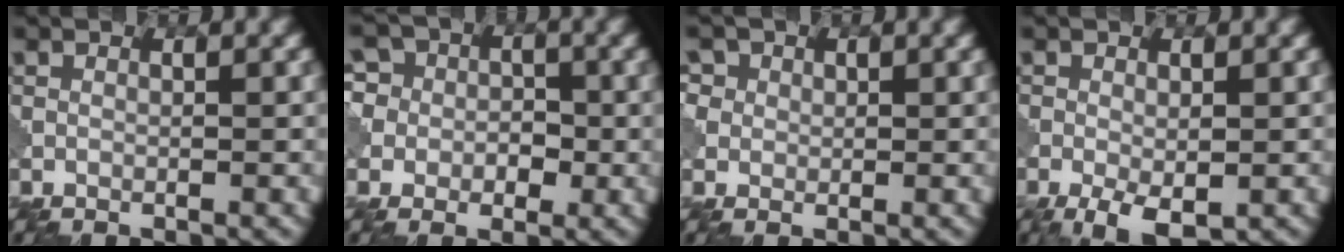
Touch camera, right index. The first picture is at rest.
{"total": 5.5, "force": [-0.7, 5.4, 0.9], "torque": [-0.018, 0.026, -0.044]}
{"total": 2.1, "force": [0.9, 2.0, -0.1], "torque": [-0.014, 0.005, 0.008]}
{"total": 3.0, "force": [-1.8, 0.8, 2.3], "torque": [-0.049, -0.012, -0.025]}